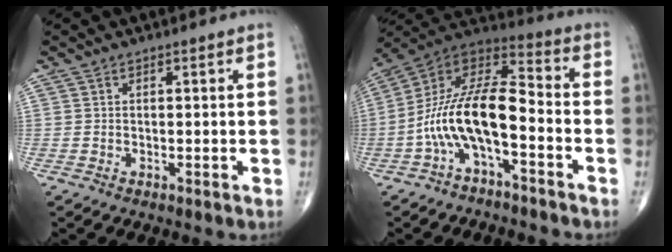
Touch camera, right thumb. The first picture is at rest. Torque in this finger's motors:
{"motor_torque": [0.60, 0.42, 1.66, -0.56, 0.20]}